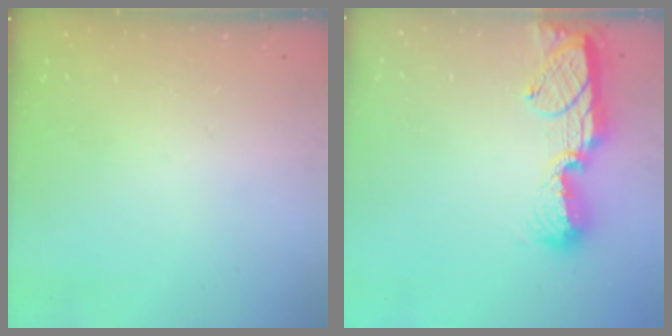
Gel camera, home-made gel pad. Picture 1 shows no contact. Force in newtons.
{"total": 12.5, "press": 12.4, "slide": 1.0}